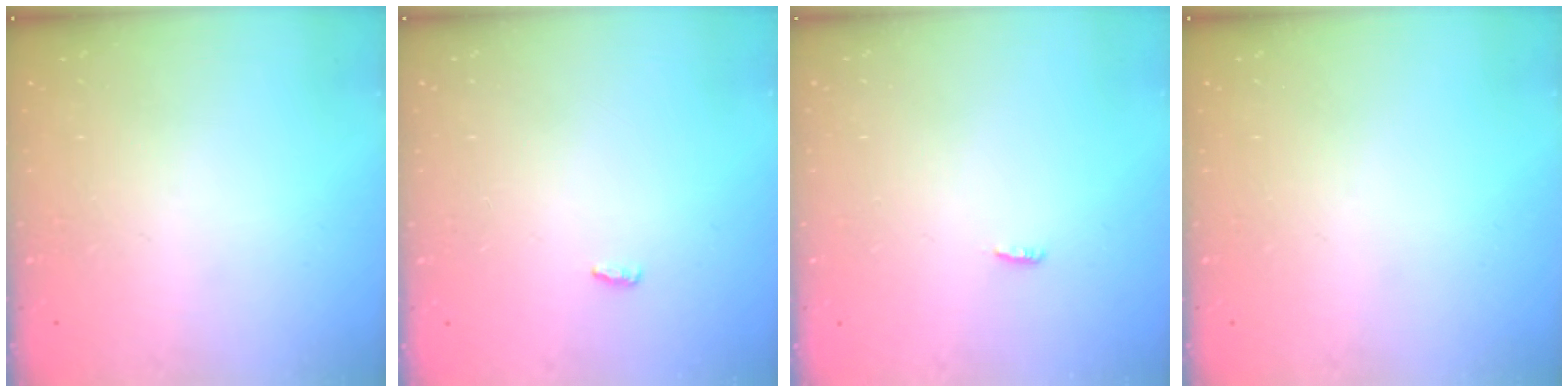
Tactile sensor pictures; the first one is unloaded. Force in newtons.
{"total": 2.9, "press": 2.6, "slide": 1.3}
{"total": 2.8, "press": 2.7, "slide": 0.8}
{"total": 0.0}